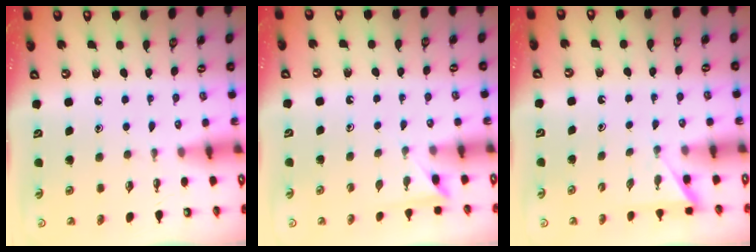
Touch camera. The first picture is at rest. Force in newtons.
{"total": 2.3, "press": 2.3, "slide": 0.2}
{"total": 2.5, "press": 2.5, "slide": 0.2}